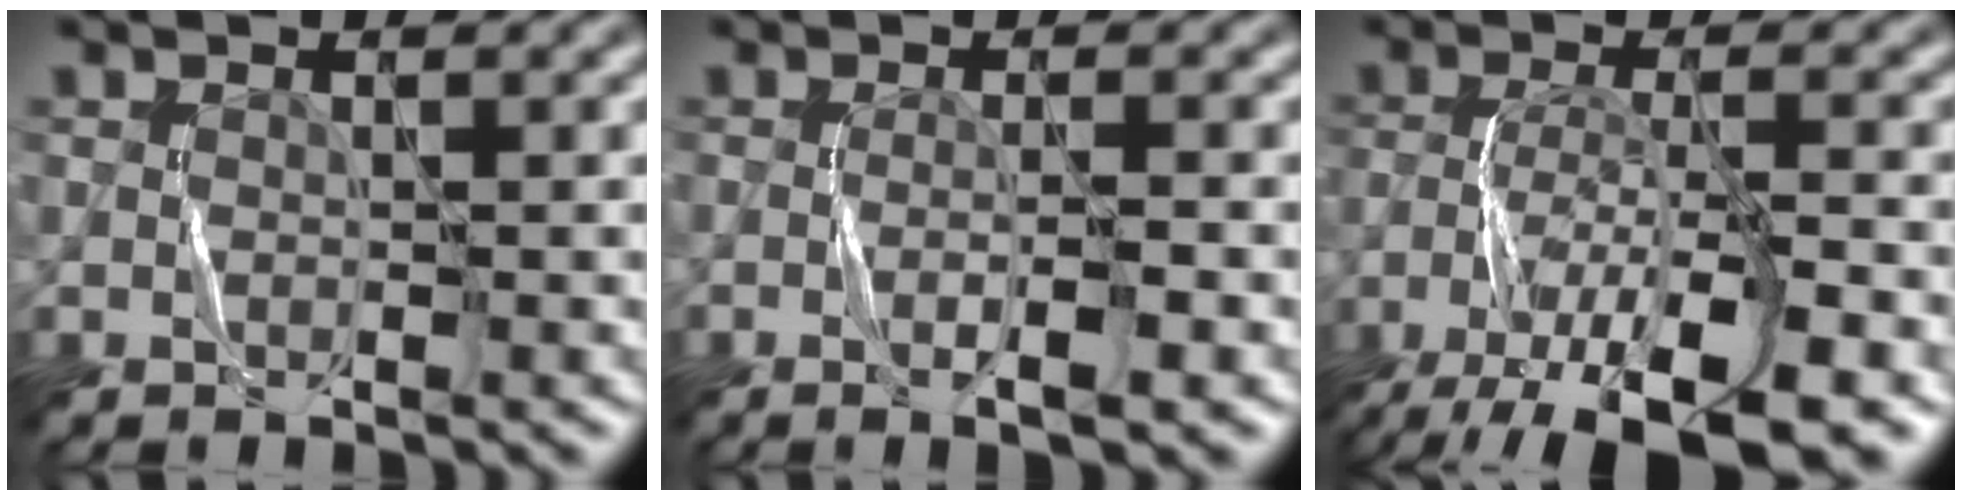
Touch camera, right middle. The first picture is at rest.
{"total": 3.2, "force": [-1.0, 0.6, 2.9], "torque": [-0.041, 0.004, -0.019]}
{"total": 10.5, "force": [-7.0, 2.8, 7.3], "torque": [-0.133, -0.013, -0.120]}